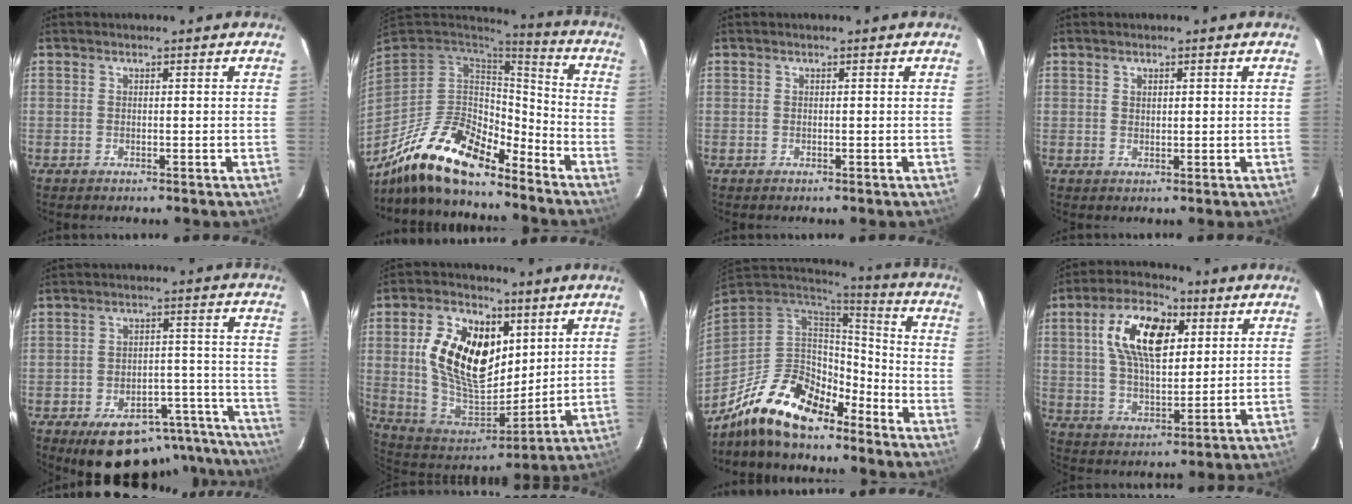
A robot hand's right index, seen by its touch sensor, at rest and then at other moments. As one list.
[{"total": 18.5, "force": [-14.1, 6.1, 10.3], "torque": [-0.212, -0.017, -0.263]}, {"total": 0.0}, {"total": 1.1, "force": [0.6, 0.7, 0.6], "torque": [-0.009, 0.003, 0.012]}, {"total": 21.0, "force": [-17.0, 8.7, 8.7], "torque": [-0.126, 0.040, -0.195]}, {"total": 20.2, "force": [5.5, 12.2, 15.1], "torque": [-0.307, 0.009, 0.112]}, {"total": 17.5, "force": [-12.3, 7.3, 10.0], "torque": [-0.208, -0.013, -0.221]}, {"total": 14.6, "force": [4.8, 7.3, 11.7], "torque": [-0.214, 0.025, 0.087]}]